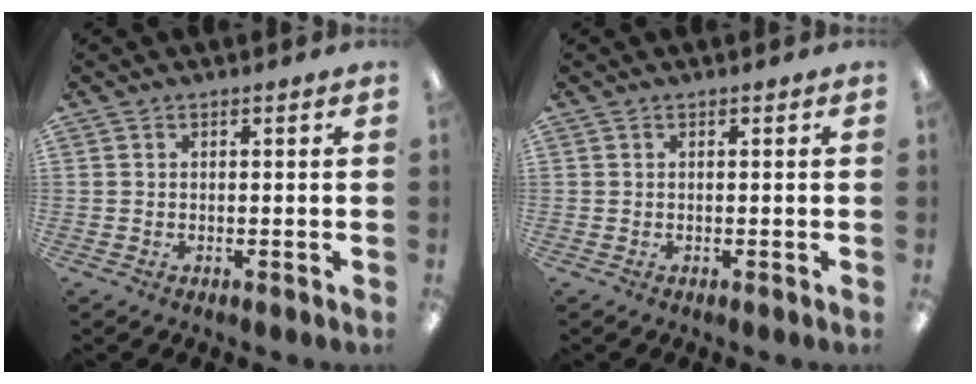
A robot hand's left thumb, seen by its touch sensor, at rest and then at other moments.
{"total": 0.0}